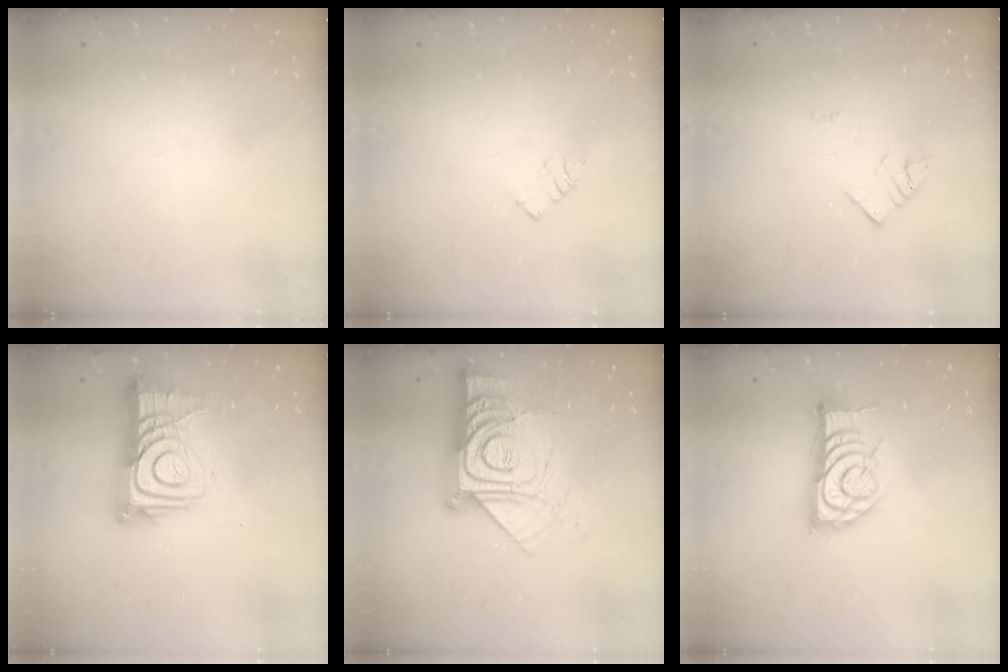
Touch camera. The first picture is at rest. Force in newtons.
{"total": 2.9, "press": 2.9, "slide": 0.4}
{"total": 3.0, "press": 3.0, "slide": 0.4}
{"total": 14.4, "press": 14.4, "slide": 1.1}
{"total": 17.1, "press": 17.0, "slide": 1.5}
{"total": 13.9, "press": 13.9, "slide": 0.6}